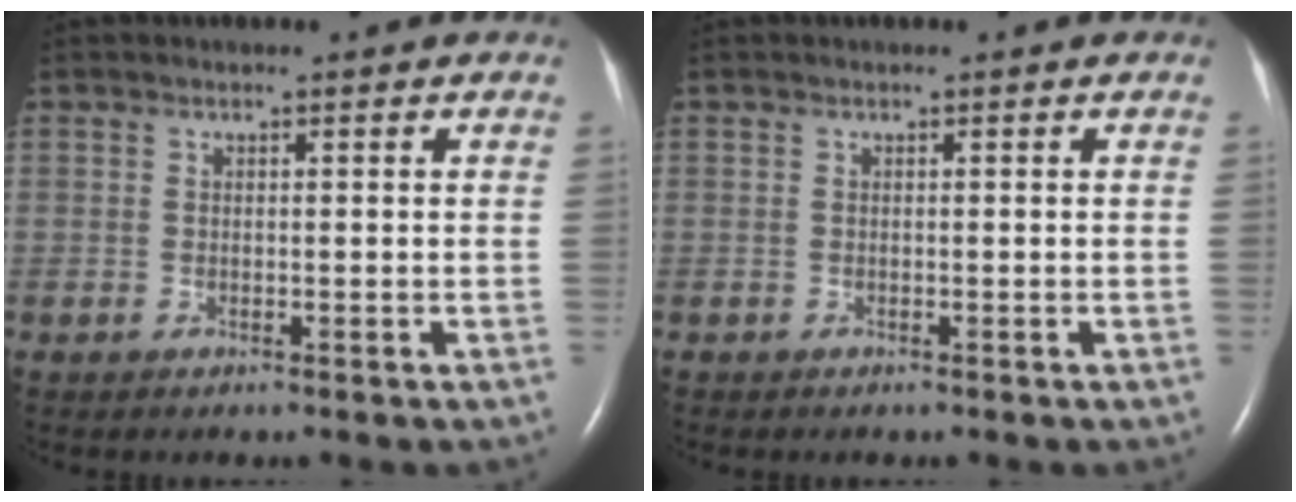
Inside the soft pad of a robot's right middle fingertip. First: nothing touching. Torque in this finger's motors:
{"motor_torque": [1.07, -1.07, -0.51, -0.19]}